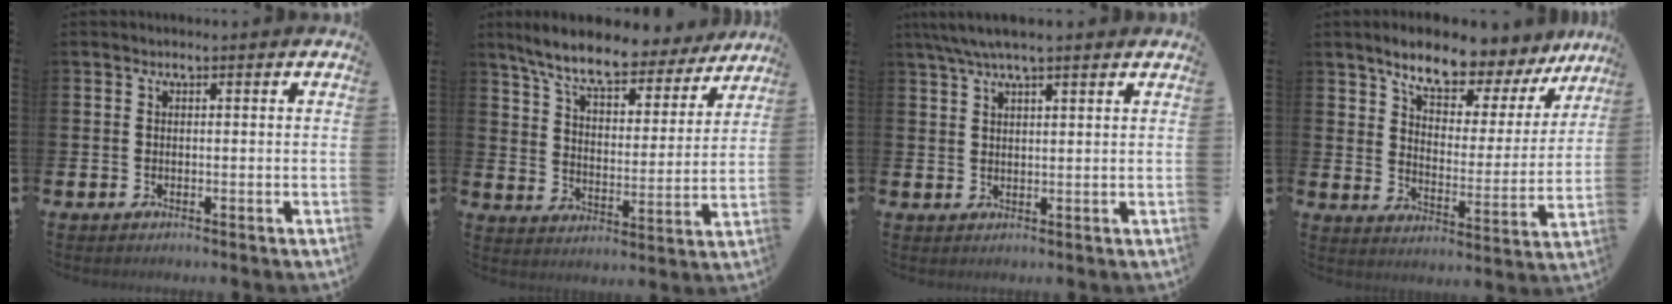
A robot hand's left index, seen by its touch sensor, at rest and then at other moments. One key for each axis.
{"total": 9.2, "fx": 8.2, "fy": 1.7, "fz": 3.6, "tx": -0.098, "ty": -0.047, "tz": 0.141}
{"total": 4.8, "fx": 3.9, "fy": 0.8, "fz": 2.7, "tx": -0.060, "ty": -0.002, "tz": 0.071}
{"total": 8.9, "fx": 7.9, "fy": 2.5, "fz": 3.4, "tx": -0.080, "ty": -0.060, "tz": 0.129}